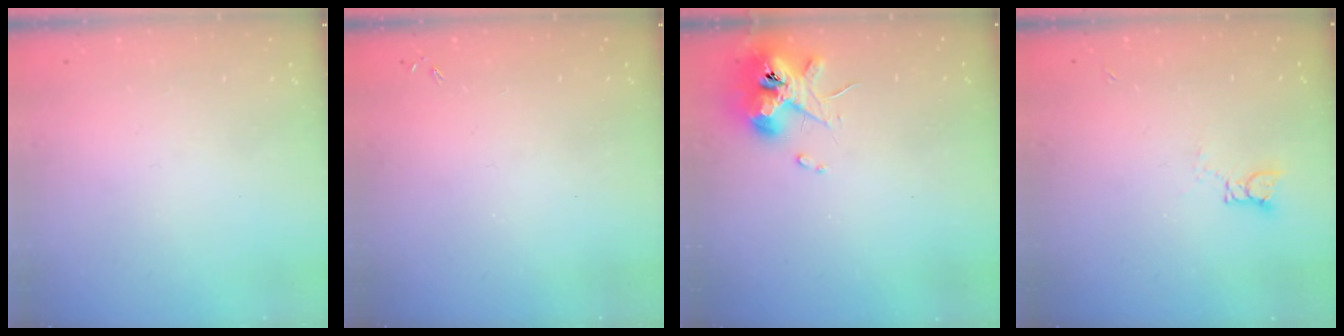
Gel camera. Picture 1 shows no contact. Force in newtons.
{"total": 0.0}
{"total": 10.8, "press": 10.7, "slide": 1.4}
{"total": 3.4, "press": 3.4, "slide": 0.3}